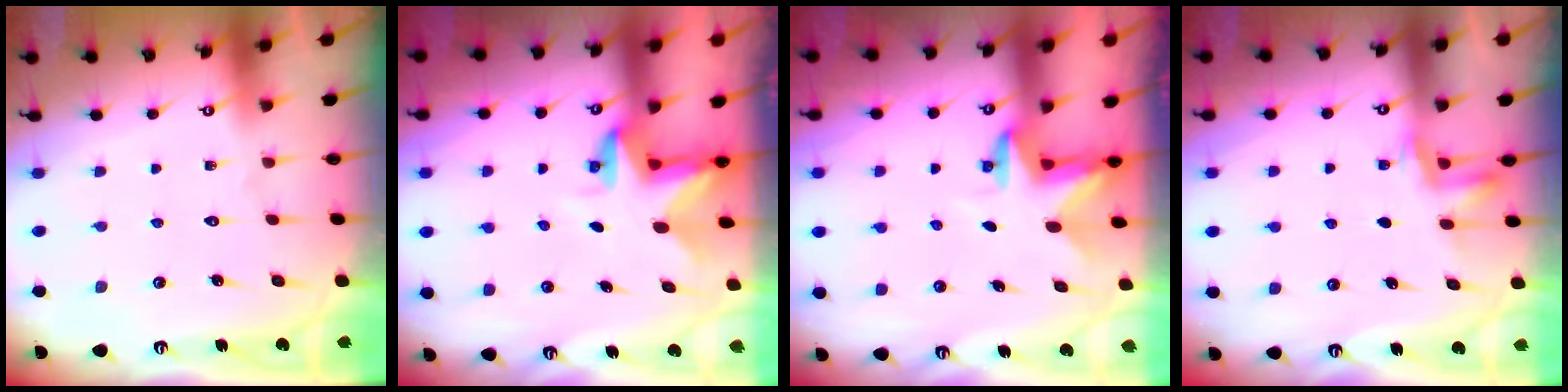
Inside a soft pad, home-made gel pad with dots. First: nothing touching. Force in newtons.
{"total": 3.3, "press": 3.3, "slide": 0.2}
{"total": 2.9, "press": 2.9, "slide": 0.1}
{"total": 3.0, "press": 2.9, "slide": 0.6}